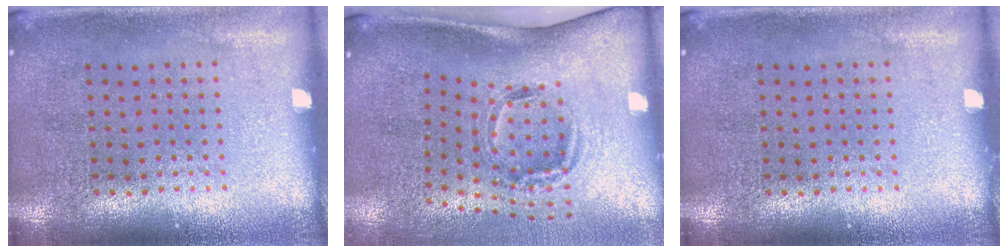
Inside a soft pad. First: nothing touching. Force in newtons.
{"total": 1.9, "press": 1.2, "slide": 1.4}
{"total": 0.0}